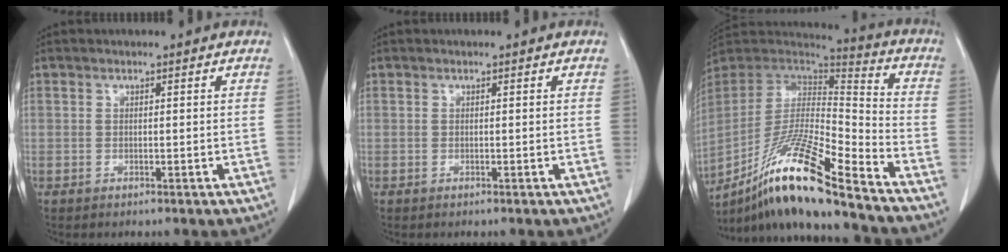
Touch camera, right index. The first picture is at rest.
{"total": 0.0}
{"total": 18.7, "force": [-13.5, 0.9, 12.9], "torque": [-0.263, -0.015, -0.251]}